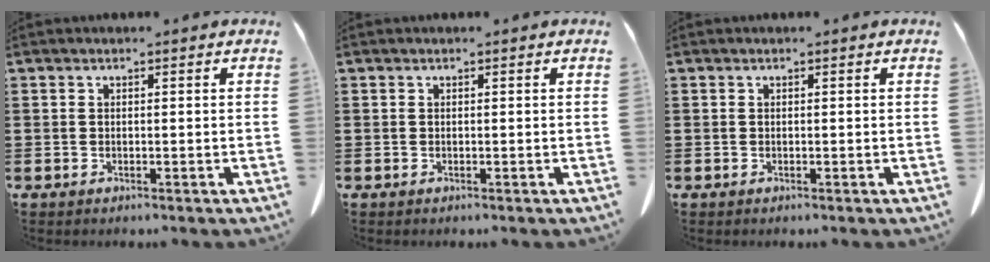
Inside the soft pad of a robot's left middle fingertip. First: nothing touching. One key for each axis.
{"total": 0.0}
{"total": 0.0}